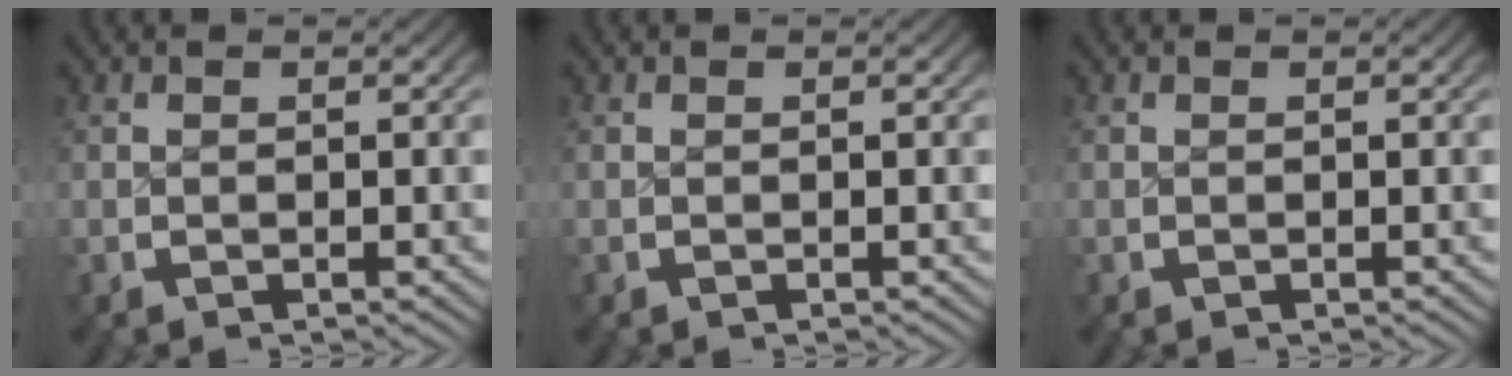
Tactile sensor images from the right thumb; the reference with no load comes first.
{"total": 0.0}
{"total": 0.0}